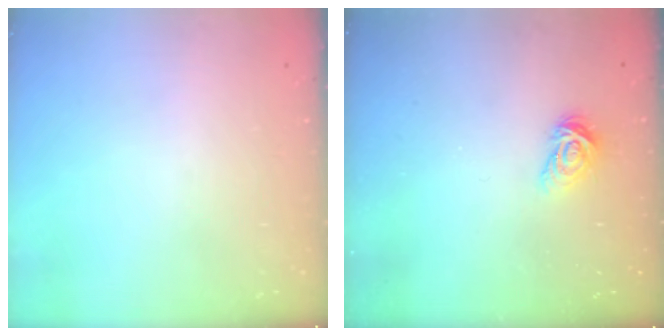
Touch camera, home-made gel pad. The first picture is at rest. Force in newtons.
{"total": 5.6, "press": 5.6, "slide": 0.3}